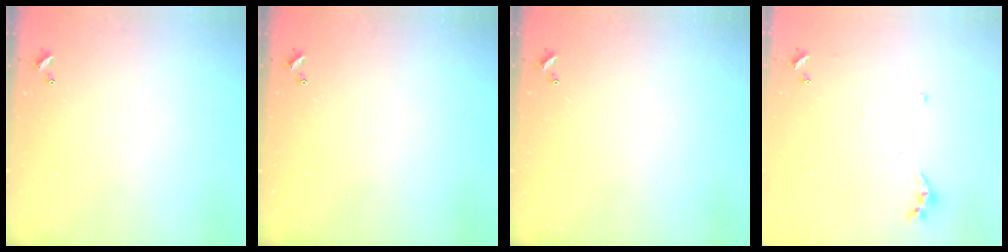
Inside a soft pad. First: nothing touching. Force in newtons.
{"total": 0.0}
{"total": 0.0}
{"total": 4.8, "press": 4.7, "slide": 0.5}